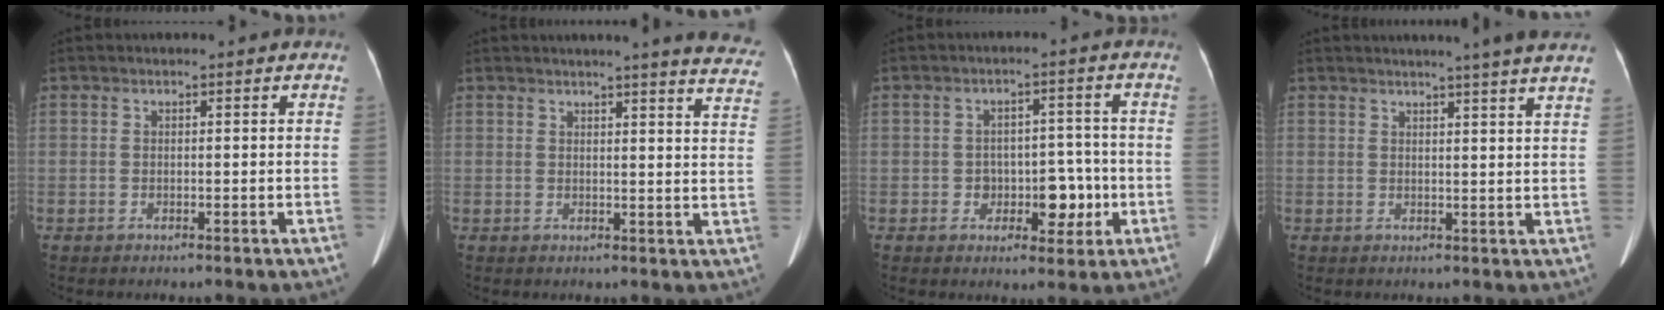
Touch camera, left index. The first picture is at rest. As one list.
[{"total": 13.8, "force": [12.7, 0.2, 5.3], "torque": [-0.047, -0.065, 0.119]}, {"total": 6.0, "force": [-1.9, 3.9, 4.2], "torque": [-0.048, 0.020, -0.019]}, {"total": 9.2, "force": [8.0, -1.2, 4.4], "torque": [-0.052, -0.006, 0.075]}]